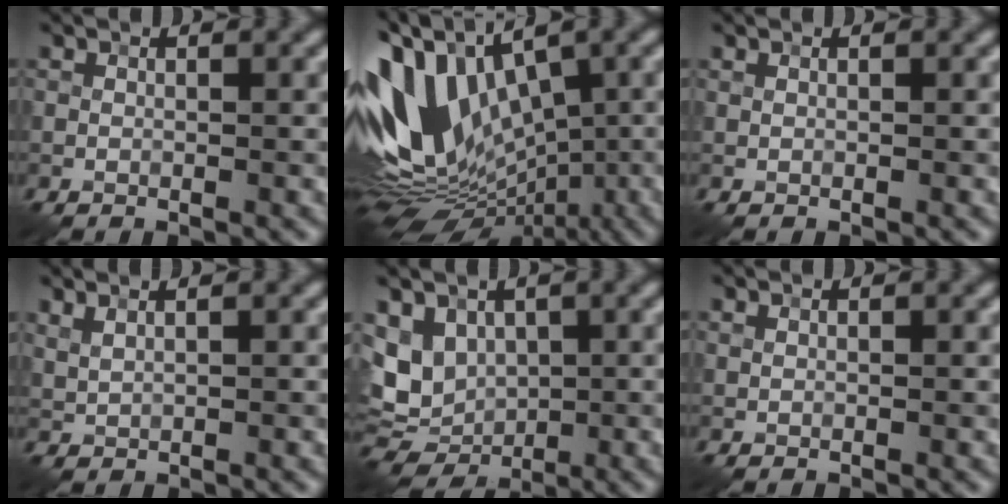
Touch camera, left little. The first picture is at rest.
{"total": 13.1, "force": [0.5, 8.5, 10.0], "torque": [-0.198, 0.011, 0.007]}
{"total": 0.0}
{"total": 1.3, "force": [1.1, 0.3, 0.7], "torque": [-0.017, 0.000, 0.024]}
{"total": 6.0, "force": [0.7, 4.8, 3.5], "torque": [-0.058, -0.004, 0.015]}
{"total": 0.0}